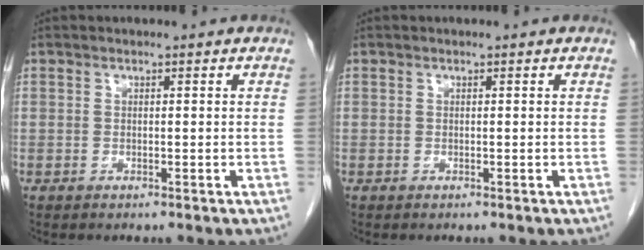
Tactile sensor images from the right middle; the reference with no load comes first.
{"total": 0.0}